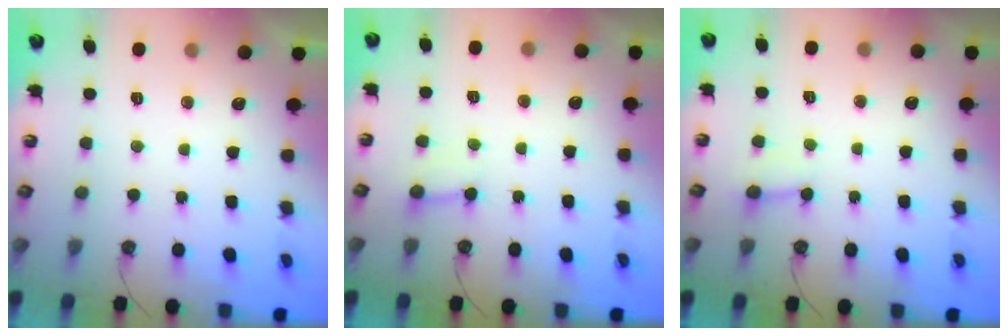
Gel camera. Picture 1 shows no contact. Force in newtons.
{"total": 5.0, "press": 5.0, "slide": 0.4}
{"total": 2.8, "press": 2.8, "slide": 0.3}